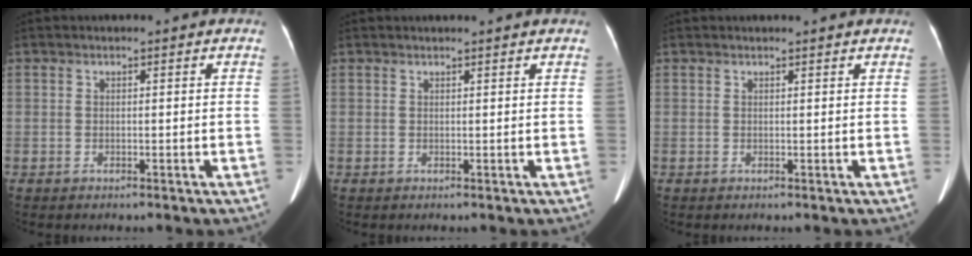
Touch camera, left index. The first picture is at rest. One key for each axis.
{"total": 1.7, "fx": 1.6, "fy": -0.3, "fz": 0.5, "tx": -0.016, "ty": 0.012, "tz": 0.026}
{"total": 1.8, "fx": 1.7, "fy": -0.3, "fz": 0.5, "tx": -0.015, "ty": 0.013, "tz": 0.024}